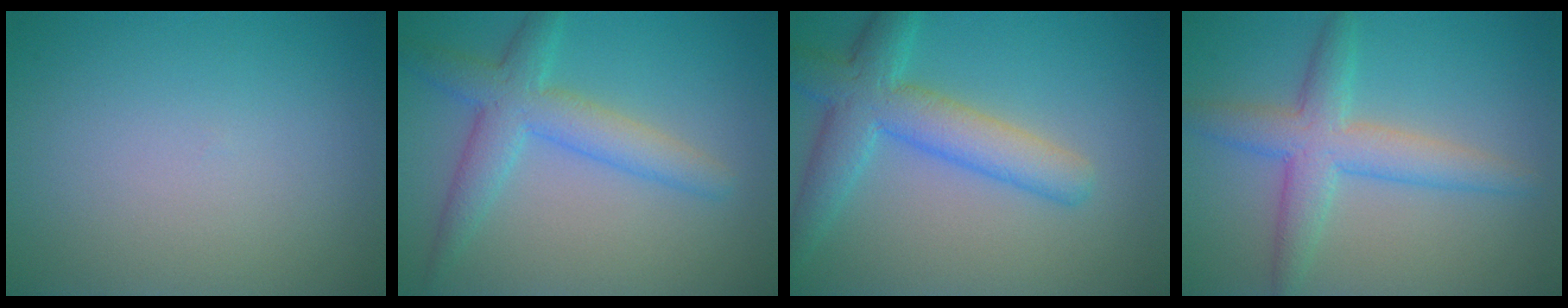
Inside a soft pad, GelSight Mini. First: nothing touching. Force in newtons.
{"total": 4.6, "press": 4.6, "slide": 0.2}
{"total": 5.8, "press": 5.8, "slide": 0.4}
{"total": 4.7, "press": 4.7, "slide": 0.1}